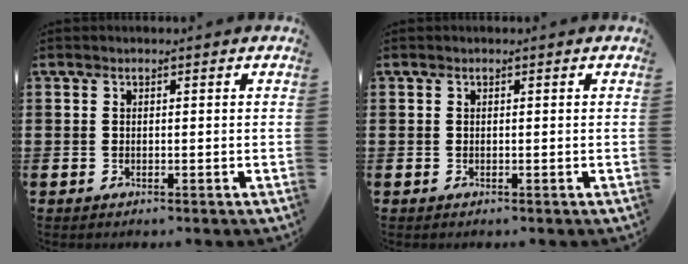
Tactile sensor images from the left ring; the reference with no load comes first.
{"total": 0.0}